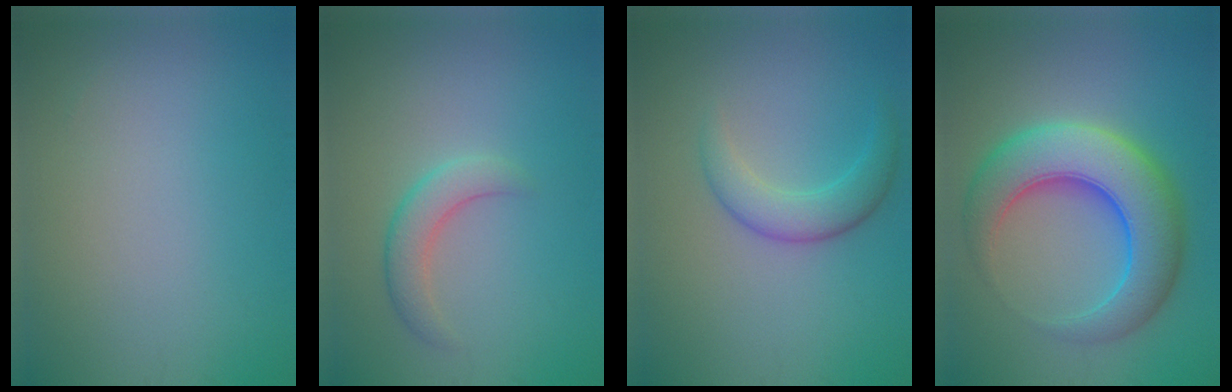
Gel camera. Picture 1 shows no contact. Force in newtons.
{"total": 2.7, "press": 2.7, "slide": 0.1}
{"total": 3.3, "press": 3.3, "slide": 0.2}
{"total": 9.4, "press": 9.4, "slide": 0.2}